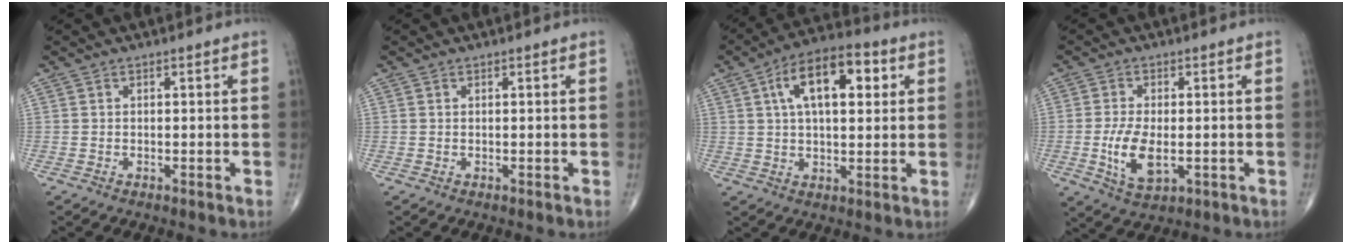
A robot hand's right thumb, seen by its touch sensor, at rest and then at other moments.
{"total": 0.0}
{"total": 13.8, "force": [4.2, 6.6, 11.3], "torque": [-0.170, 0.014, 0.063]}
{"total": 7.8, "force": [-1.3, 3.8, 6.6], "torque": [-0.130, -0.009, -0.018]}